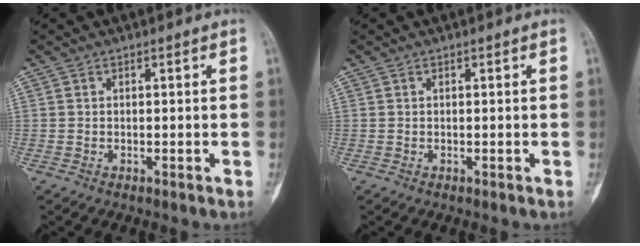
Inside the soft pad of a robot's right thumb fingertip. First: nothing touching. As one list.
[{"total": 0.0}]